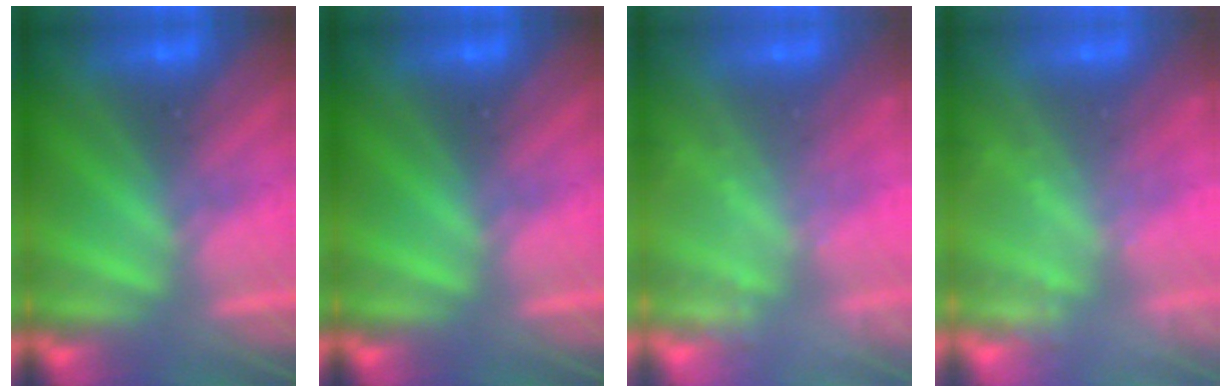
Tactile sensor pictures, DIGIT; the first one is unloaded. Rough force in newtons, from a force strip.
{"total": 0.0}
{"total": 2.4}
{"total": 2.4}